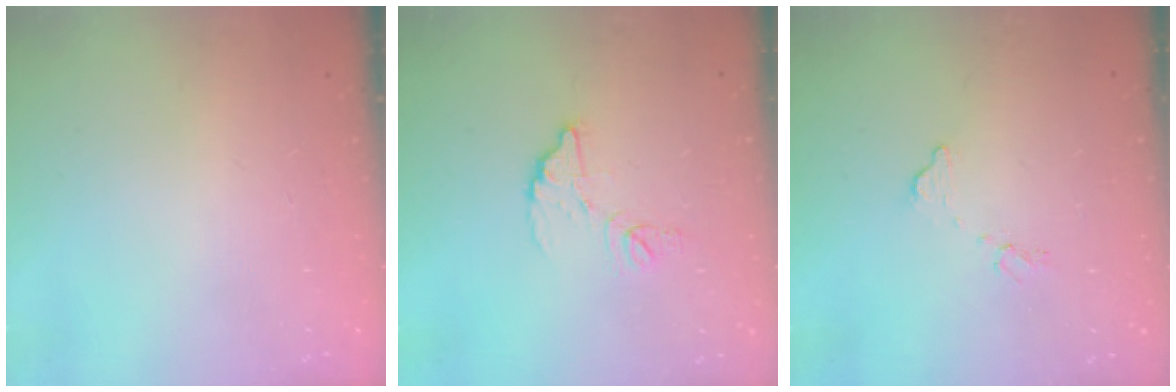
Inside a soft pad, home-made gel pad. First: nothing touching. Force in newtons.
{"total": 9.6, "press": 9.5, "slide": 0.7}
{"total": 8.8, "press": 8.8, "slide": 0.2}